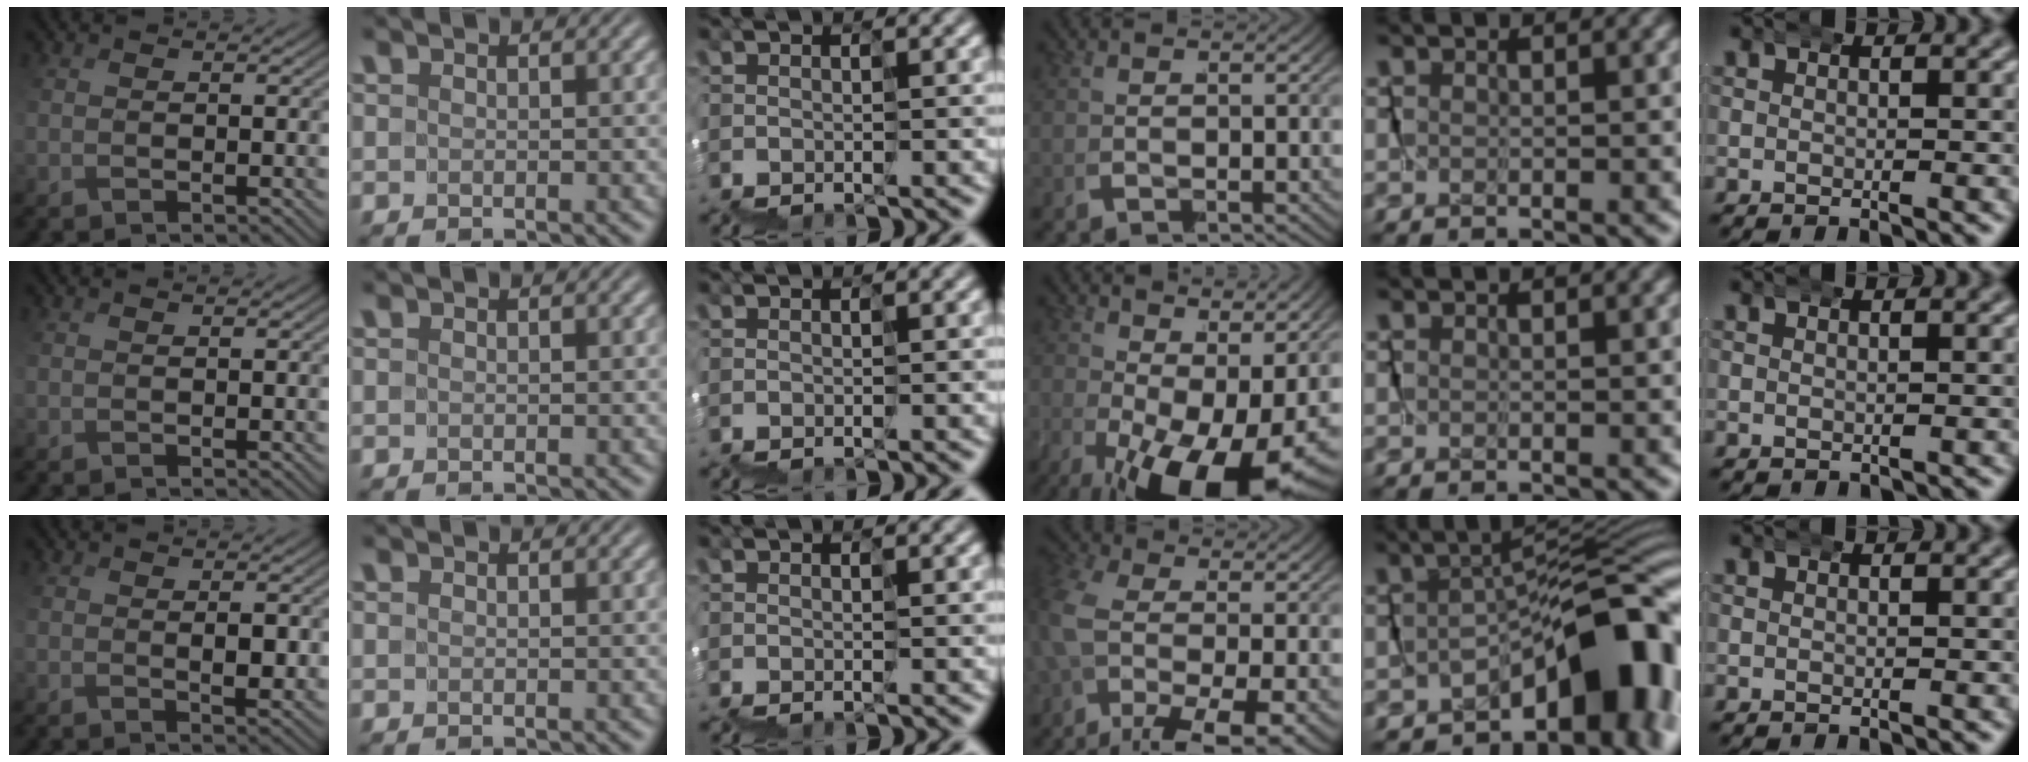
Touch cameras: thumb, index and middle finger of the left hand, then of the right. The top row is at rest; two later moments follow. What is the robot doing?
{"motion": "wrap", "object": "ethernet cable"}